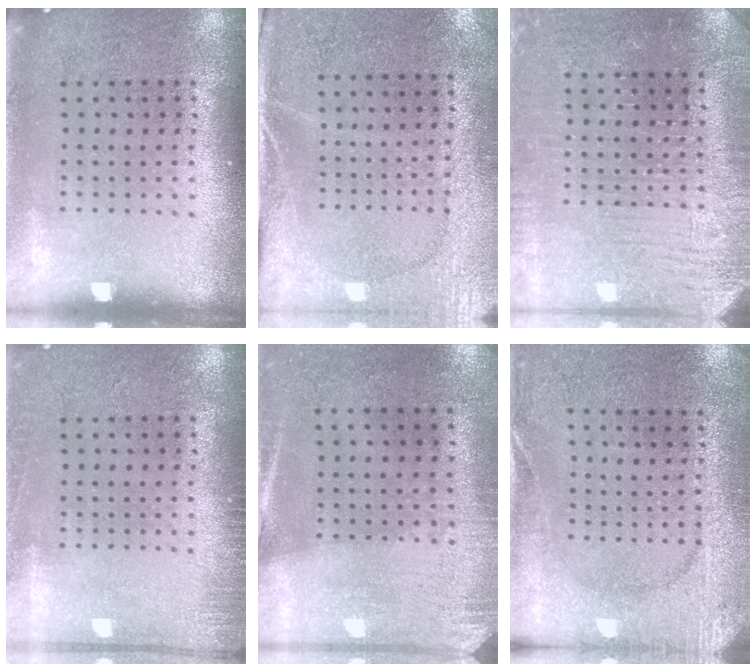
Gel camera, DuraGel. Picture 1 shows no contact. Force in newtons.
{"total": 2.7, "press": 2.2, "slide": 1.5}
{"total": 3.0, "press": 2.9, "slide": 0.7}
{"total": 1.3, "press": 1.3, "slide": 0.3}
{"total": 2.7, "press": 2.4, "slide": 1.3}
{"total": 2.6, "press": 2.4, "slide": 0.9}